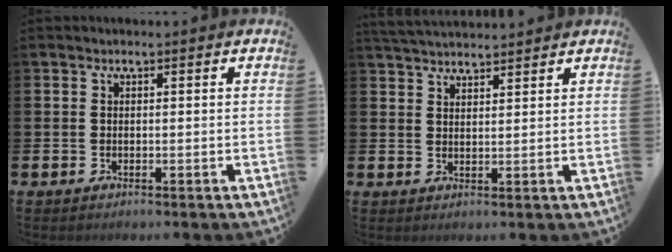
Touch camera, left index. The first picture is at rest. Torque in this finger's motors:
{"motor_torque": [0.54, -0.71, 0.03, 0.10]}